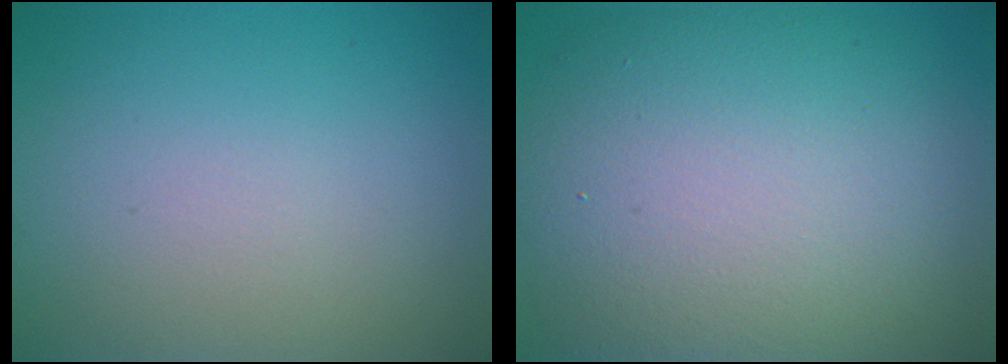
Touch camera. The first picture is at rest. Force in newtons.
{"total": 13.0, "press": 12.9, "slide": 0.9}